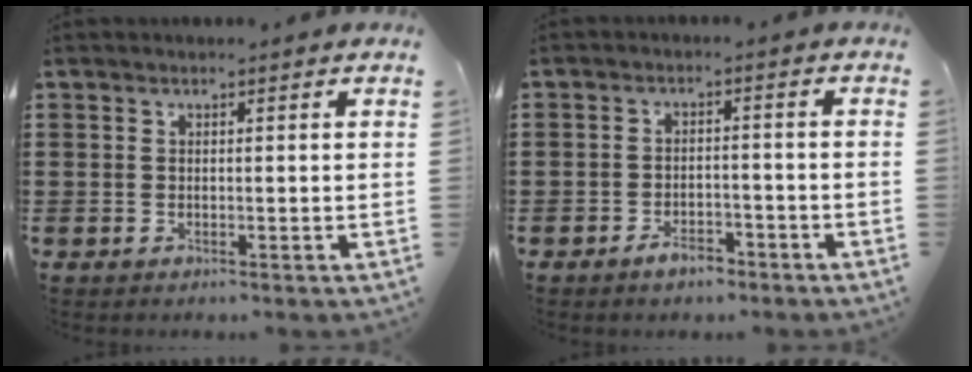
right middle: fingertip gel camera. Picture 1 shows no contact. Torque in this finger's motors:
{"motor_torque": [2.14, 0.00, 0.07, 0.05]}